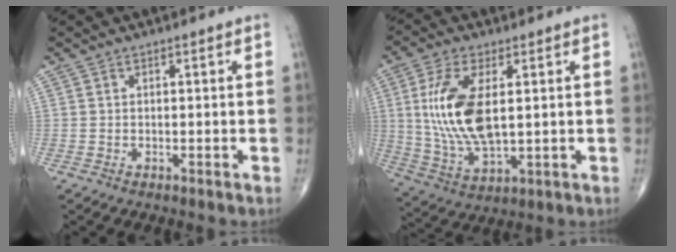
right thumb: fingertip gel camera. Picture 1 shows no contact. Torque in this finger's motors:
{"motor_torque": [-0.24, 1.05, 1.31, 0.38, 0.13]}